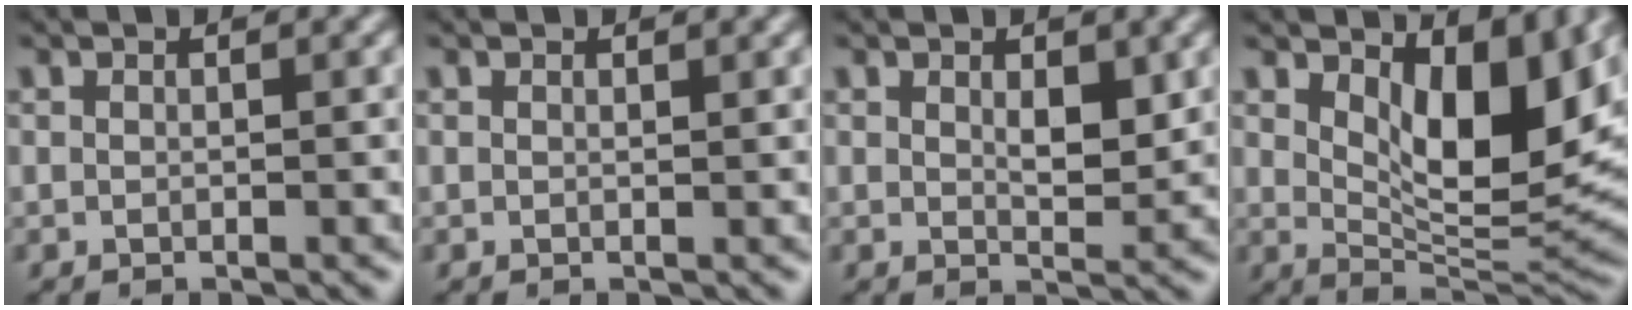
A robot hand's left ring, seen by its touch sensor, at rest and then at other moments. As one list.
[{"total": 0.0}, {"total": 2.3, "force": [0.8, 1.1, 1.9], "torque": [-0.028, -0.006, 0.016]}, {"total": 8.7, "force": [3.0, 3.8, 7.3], "torque": [-0.114, -0.020, 0.050]}]